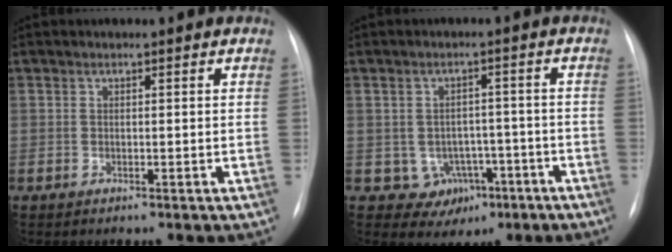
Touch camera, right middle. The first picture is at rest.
{"total": 6.0, "force": [-2.4, 5.2, 1.5], "torque": [-0.013, 0.017, -0.018]}